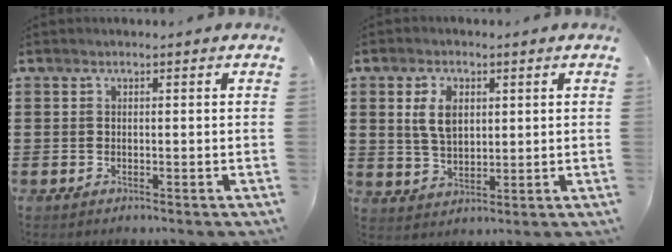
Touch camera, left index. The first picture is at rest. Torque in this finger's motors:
{"motor_torque": [0.46, 0.52, 0.63, 0.10]}